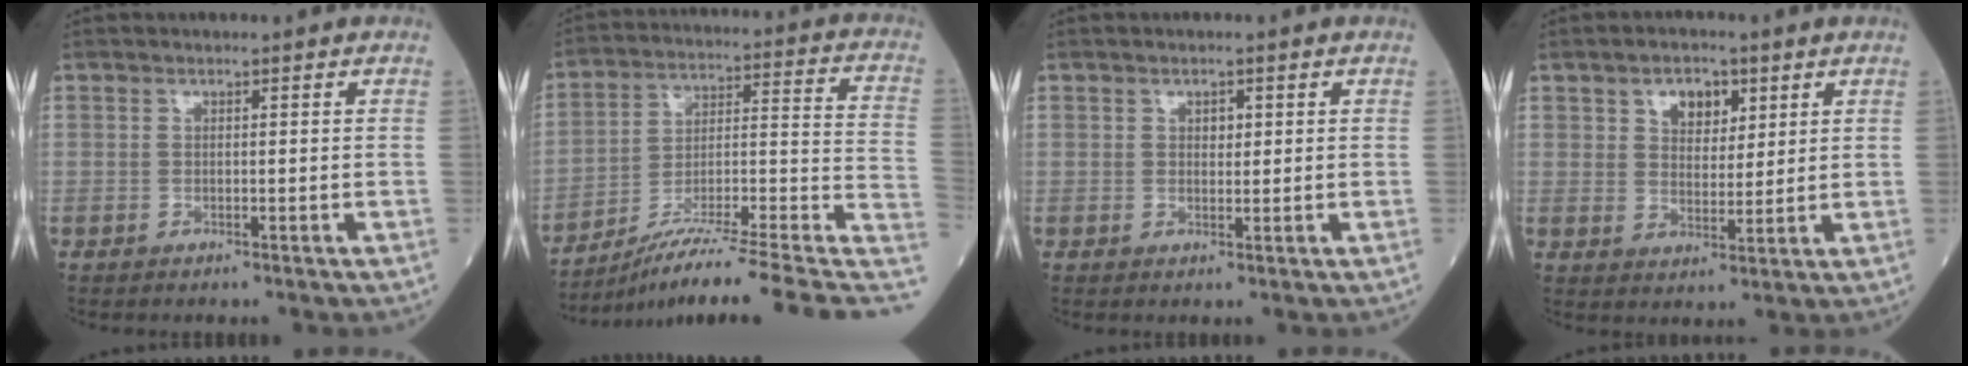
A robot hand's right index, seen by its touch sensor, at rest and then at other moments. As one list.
[{"total": 21.6, "force": [-15.4, 0.4, 15.1], "torque": [-0.169, 0.031, -0.244]}, {"total": 1.4, "force": [0.5, 0.9, 1.0], "torque": [-0.011, -0.002, 0.008]}, {"total": 5.3, "force": [2.7, 3.2, 3.3], "torque": [-0.050, 0.007, 0.046]}]